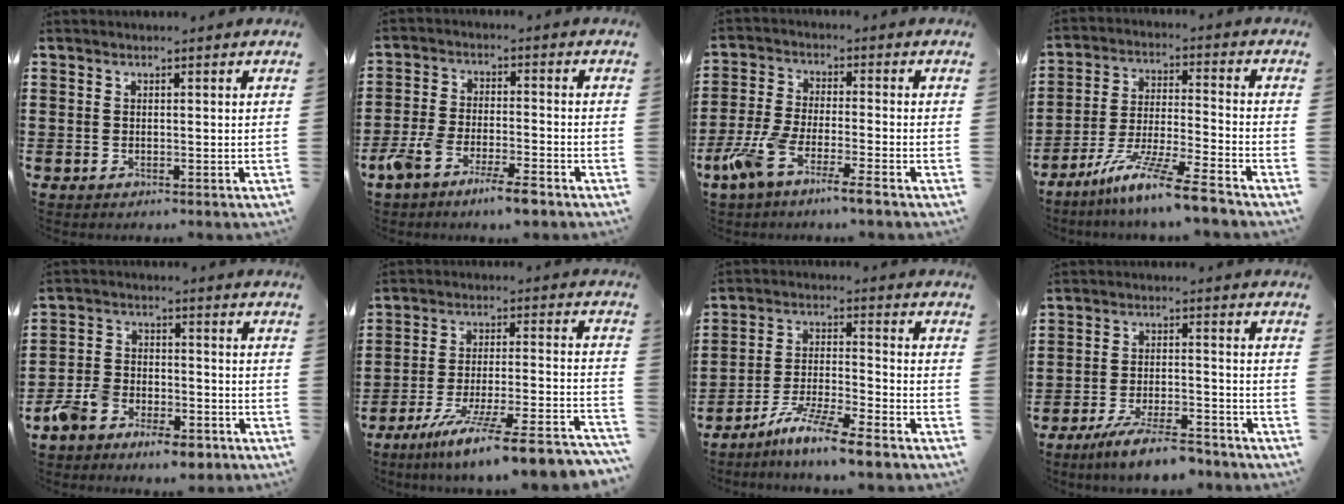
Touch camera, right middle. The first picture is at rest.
{"total": 6.7, "force": [-5.1, 1.1, 4.1], "torque": [-0.099, -0.007, -0.097]}
{"total": 6.9, "force": [-5.0, 0.4, 4.8], "torque": [-0.119, -0.019, -0.098]}
{"total": 10.5, "force": [-8.7, -0.5, 5.9], "torque": [-0.120, -0.006, -0.171]}
{"total": 7.2, "force": [-5.8, 2.9, 3.1], "torque": [-0.081, 0.008, -0.115]}
{"total": 10.3, "force": [-8.5, -0.6, 5.8], "torque": [-0.095, -0.003, -0.165]}
{"total": 8.1, "force": [-6.9, -0.4, 4.2], "torque": [-0.087, -0.009, -0.131]}
{"total": 6.9, "force": [-6.1, 0.5, 3.3], "torque": [-0.069, -0.006, -0.115]}